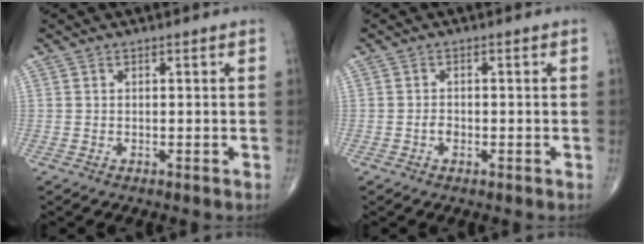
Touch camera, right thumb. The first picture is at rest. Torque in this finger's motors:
{"motor_torque": [0.46, 0.00, -0.05, -0.12, -0.01]}